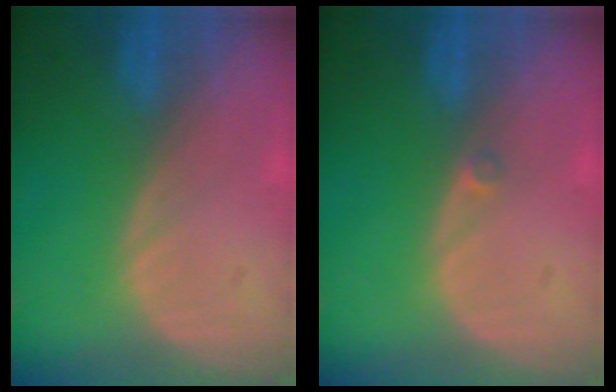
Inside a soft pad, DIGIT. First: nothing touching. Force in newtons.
{"total": 0.8, "press": 0.6, "slide": 0.4}